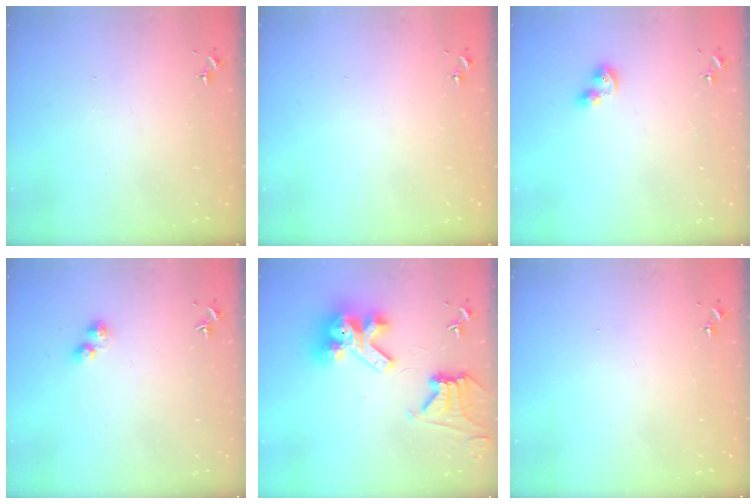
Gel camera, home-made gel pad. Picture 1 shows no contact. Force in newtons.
{"total": 1.3, "press": 1.0, "slide": 0.9}
{"total": 6.8, "press": 6.8, "slide": 0.5}
{"total": 3.2, "press": 3.2, "slide": 0.4}
{"total": 16.9, "press": 16.7, "slide": 2.0}
{"total": 0.0}